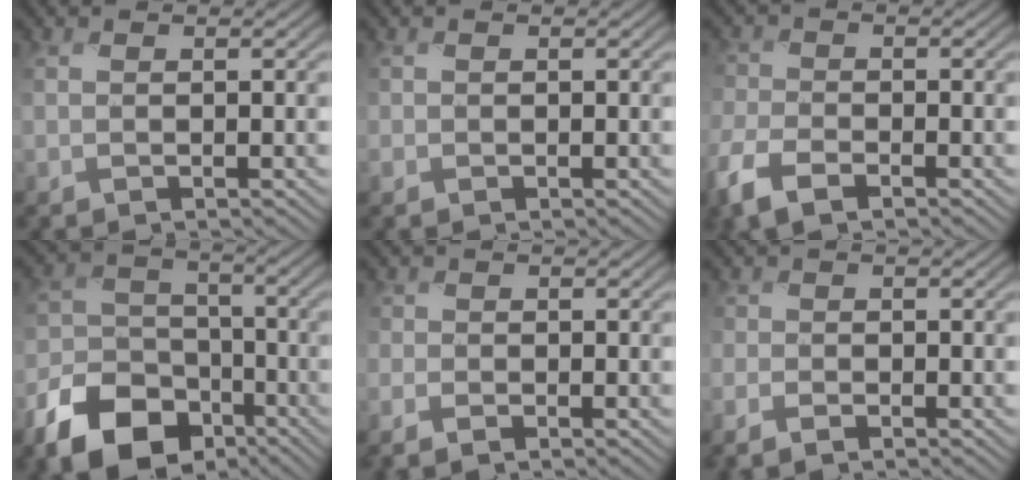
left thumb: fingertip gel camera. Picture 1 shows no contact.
{"total": 0.9, "force": [0.0, 0.9, 0.0], "torque": [0.001, -0.003, -0.005]}
{"total": 6.3, "force": [-4.0, 3.1, 3.8], "torque": [-0.092, -0.012, -0.090]}
{"total": 12.1, "force": [-7.3, 7.7, 5.8], "torque": [-0.134, -0.019, -0.141]}
{"total": 2.4, "force": [-1.4, 1.6, 1.1], "torque": [-0.027, -0.007, -0.035]}
{"total": 2.6, "force": [-1.7, 1.5, 1.3], "torque": [-0.029, -0.006, -0.039]}